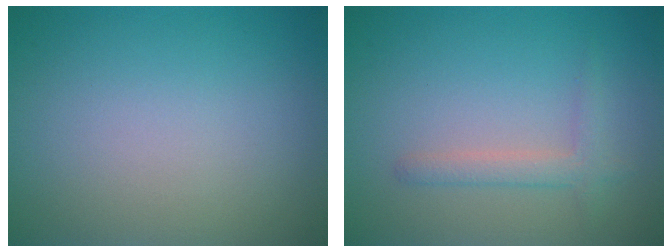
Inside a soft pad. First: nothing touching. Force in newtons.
{"total": 1.8, "press": 1.8, "slide": 0.2}